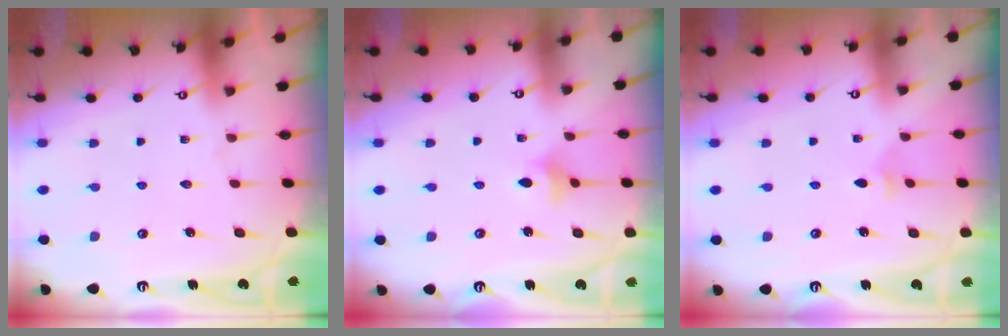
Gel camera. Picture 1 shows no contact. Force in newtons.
{"total": 4.5, "press": 4.4, "slide": 0.8}
{"total": 2.3, "press": 2.3, "slide": 0.6}